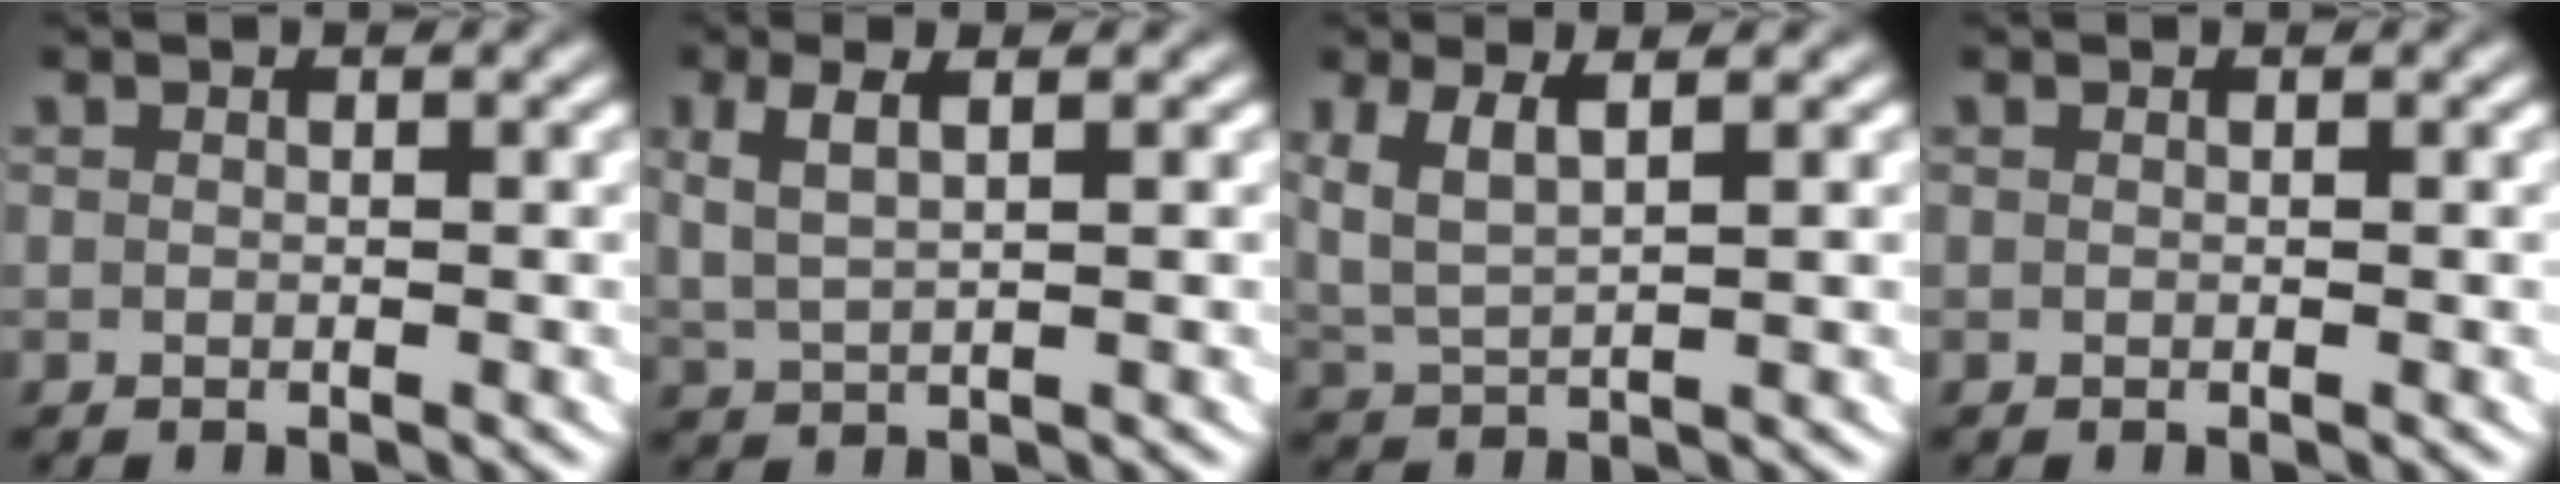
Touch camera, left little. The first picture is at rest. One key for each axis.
{"total": 3.5, "fx": 1.2, "fy": 1.8, "fz": 2.7, "tx": -0.065, "ty": -0.001, "tz": 0.026}
{"total": 4.5, "fx": 1.2, "fy": 2.9, "fz": 3.1, "tx": -0.088, "ty": -0.012, "tz": 0.029}
{"total": 0.0}